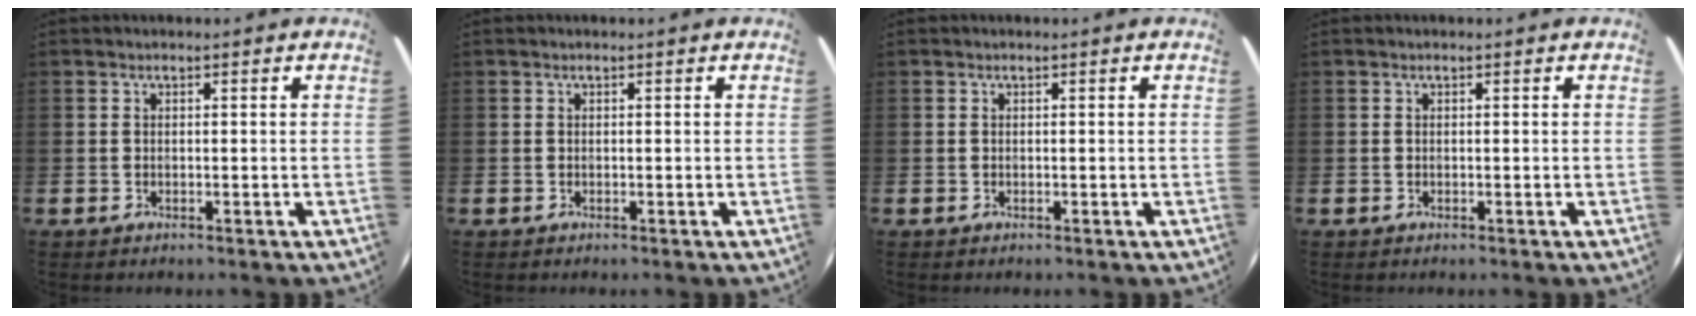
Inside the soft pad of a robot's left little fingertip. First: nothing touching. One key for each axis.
{"total": 0.0}
{"total": 0.0}
{"total": 0.0}